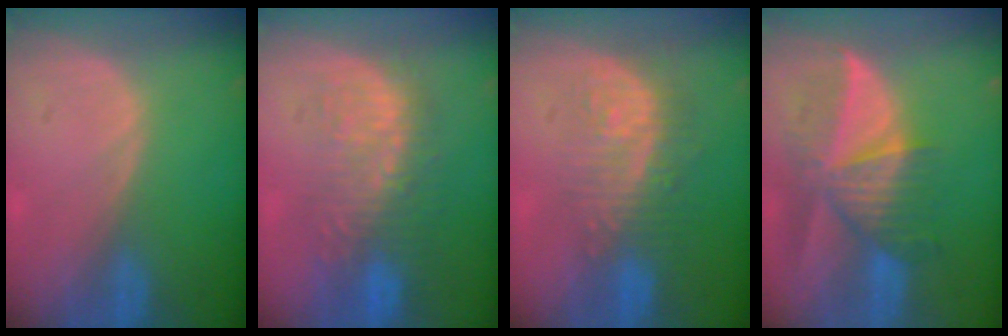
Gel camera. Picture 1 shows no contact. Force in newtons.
{"total": 9.7, "press": 8.9, "slide": 3.9}
{"total": 8.9, "press": 8.3, "slide": 3.2}
{"total": 9.4, "press": 8.4, "slide": 4.2}